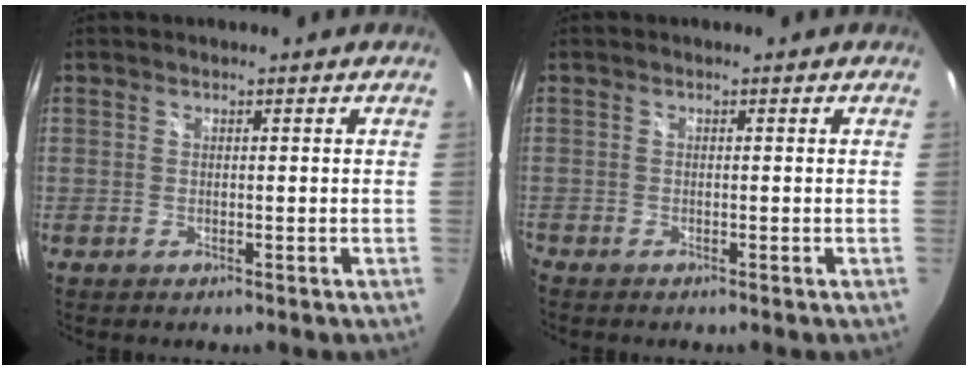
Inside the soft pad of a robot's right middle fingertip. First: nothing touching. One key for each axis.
{"total": 0.6, "fx": -0.6, "fy": -0.1, "fz": 0.2, "tx": -0.002, "ty": -0.004, "tz": -0.015}